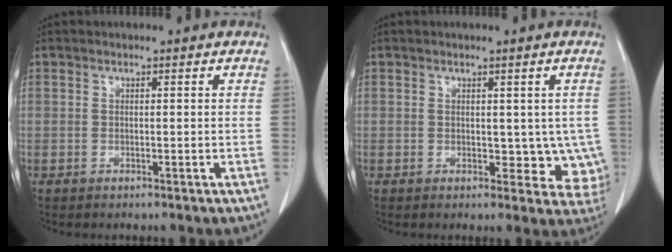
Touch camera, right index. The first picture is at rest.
{"total": 5.6, "force": [0.0, 3.9, 4.1], "torque": [-0.019, -0.001, 0.007]}